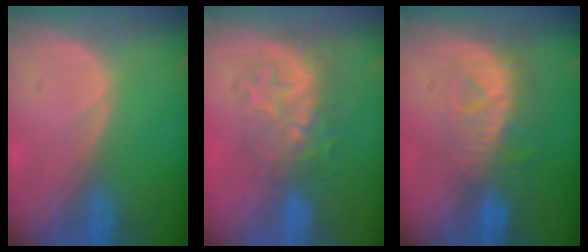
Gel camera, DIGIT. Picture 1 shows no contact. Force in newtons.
{"total": 8.4, "press": 7.5, "slide": 3.7}
{"total": 8.1, "press": 7.5, "slide": 3.1}